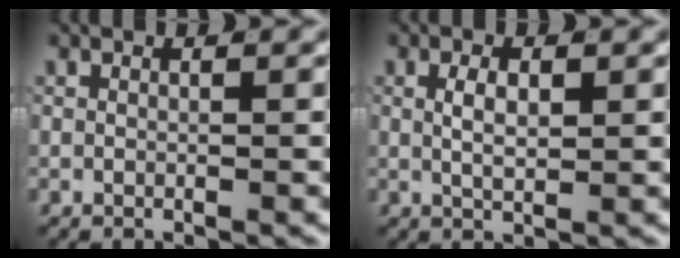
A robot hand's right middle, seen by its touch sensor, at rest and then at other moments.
{"total": 2.4, "force": [0.3, 0.9, 2.2], "torque": [-0.032, -0.003, 0.009]}